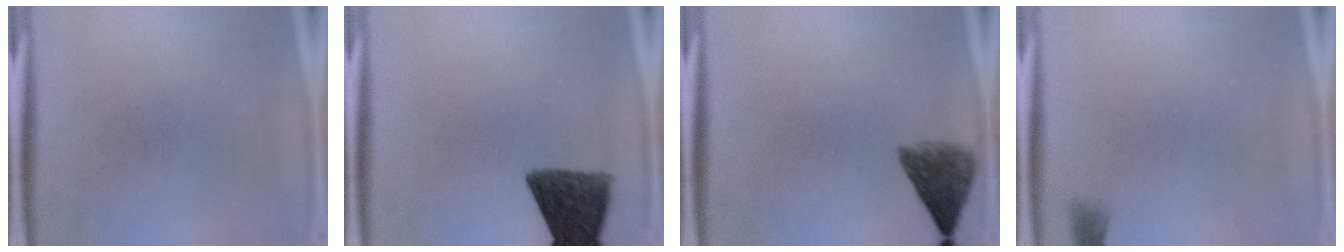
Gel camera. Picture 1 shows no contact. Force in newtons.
{"total": 10.4}
{"total": 5.3}
{"total": 1.2}